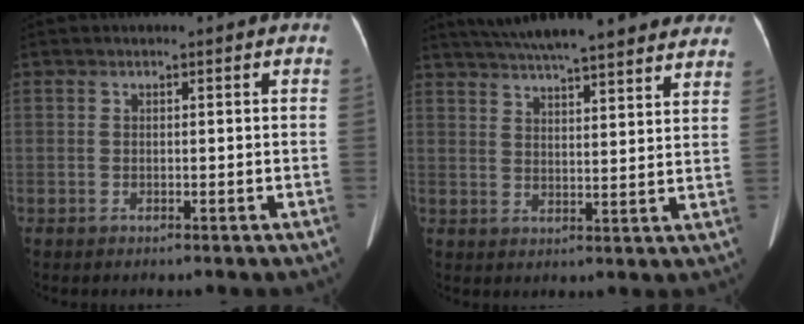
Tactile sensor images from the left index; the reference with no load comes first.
{"total": 23.6, "force": [20.5, 3.3, 11.3], "torque": [-0.184, 0.015, 0.263]}